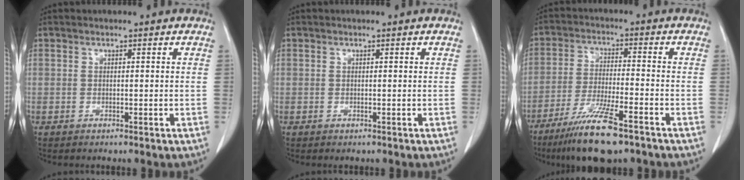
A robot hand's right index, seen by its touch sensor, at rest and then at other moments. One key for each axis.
{"total": 0.0}
{"total": 11.2, "fx": -7.8, "fy": 1.2, "fz": 8.0, "tx": -0.149, "ty": -0.029, "tz": -0.133}